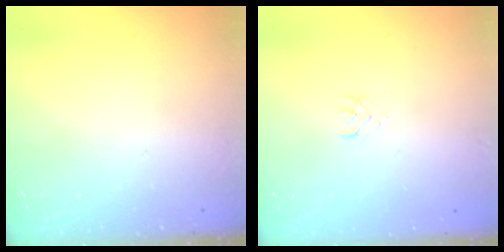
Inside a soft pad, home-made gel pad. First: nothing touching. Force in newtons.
{"total": 1.5, "press": 1.5, "slide": 0.2}